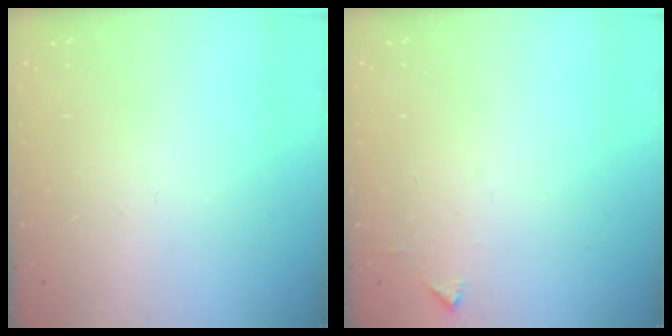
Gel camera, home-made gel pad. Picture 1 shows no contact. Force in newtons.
{"total": 2.1, "press": 2.1, "slide": 0.3}